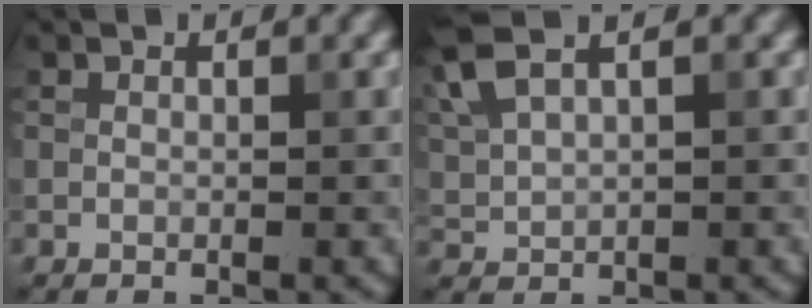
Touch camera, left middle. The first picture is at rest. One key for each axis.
{"total": 5.0, "fx": 3.1, "fy": 1.7, "fz": 3.5, "tx": -0.094, "ty": 0.022, "tz": 0.063}